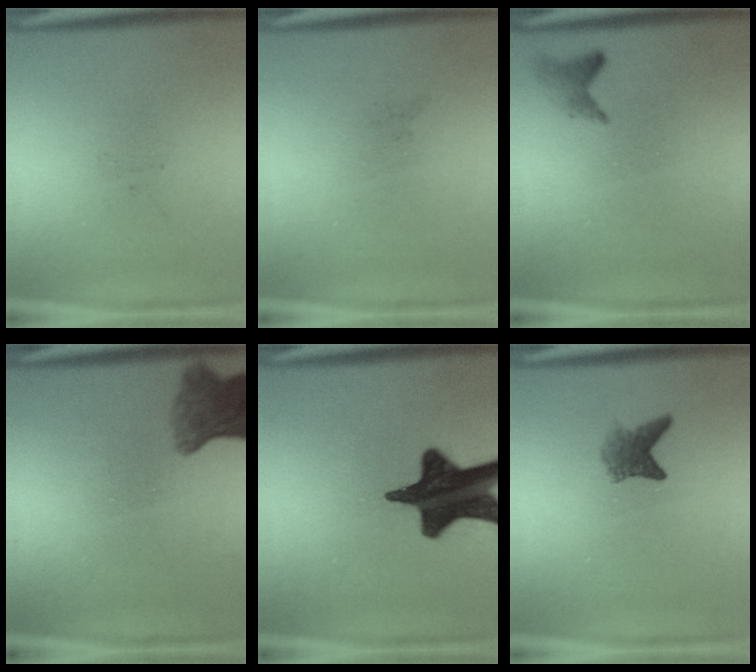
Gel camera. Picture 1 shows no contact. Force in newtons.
{"total": 0.0}
{"total": 1.4}
{"total": 5.9}
{"total": 18.6}
{"total": 2.7}